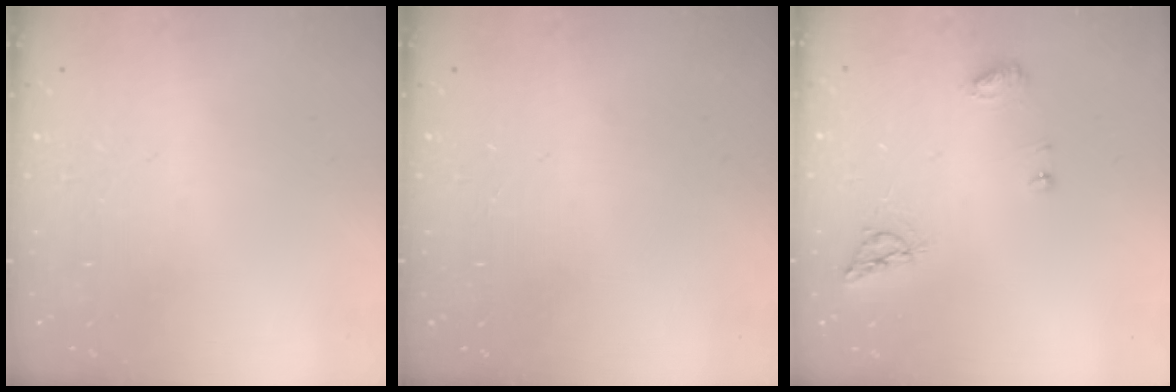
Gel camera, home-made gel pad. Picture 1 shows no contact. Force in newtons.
{"total": 0.0}
{"total": 6.6, "press": 6.5, "slide": 0.6}